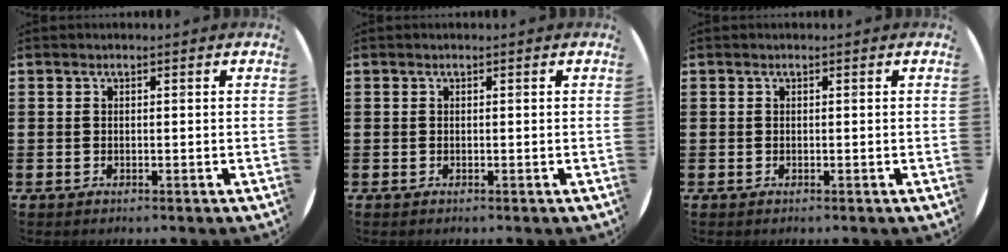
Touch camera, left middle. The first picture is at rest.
{"total": 0.0}
{"total": 0.0}